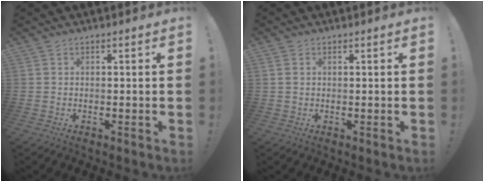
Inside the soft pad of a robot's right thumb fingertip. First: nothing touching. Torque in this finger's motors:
{"motor_torque": [-0.12, -0.33, 0.01, -0.05, 0.05]}